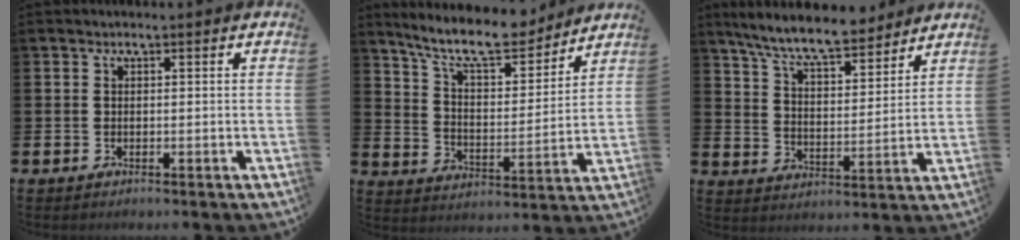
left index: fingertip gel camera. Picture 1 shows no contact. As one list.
[{"total": 11.1, "force": [9.9, 2.7, 4.4], "torque": [-0.114, -0.058, 0.175]}, {"total": 8.6, "force": [7.8, 1.4, 3.3], "torque": [-0.098, -0.037, 0.141]}]